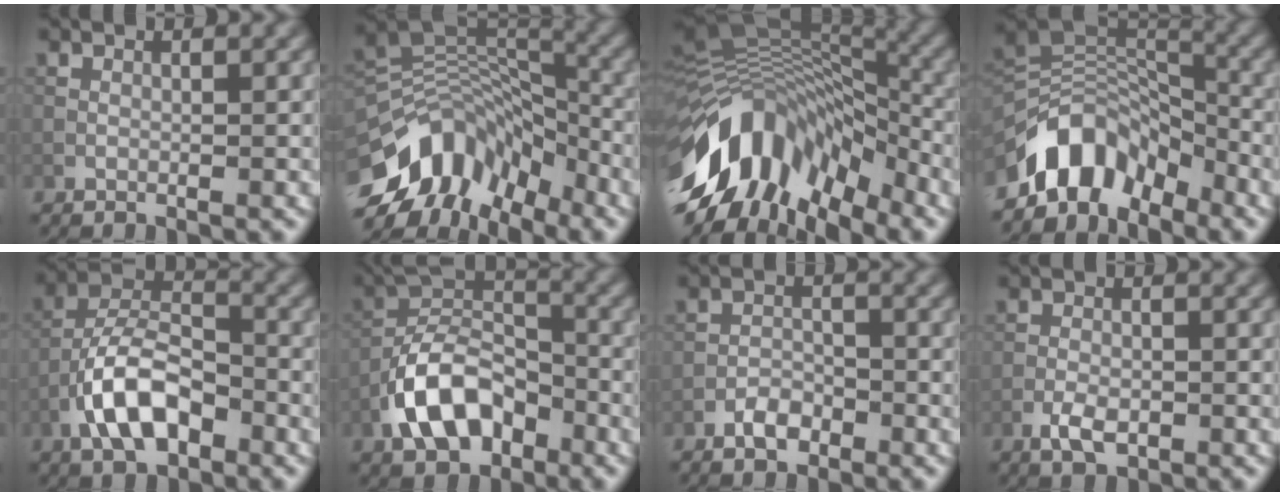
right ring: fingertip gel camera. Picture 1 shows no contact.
{"total": 11.9, "force": [-7.1, 7.1, 6.4], "torque": [-0.115, 0.024, -0.131]}
{"total": 13.4, "force": [-5.6, 7.8, 9.4], "torque": [-0.189, 0.018, -0.102]}
{"total": 7.8, "force": [-5.6, 4.2, 3.6], "torque": [-0.038, 0.004, -0.113]}
{"total": 7.3, "force": [-3.5, 3.5, 5.3], "torque": [-0.093, 0.009, -0.070]}
{"total": 8.2, "force": [-4.2, 4.5, 5.4], "torque": [-0.093, 0.008, -0.086]}
{"total": 2.1, "force": [-1.5, 1.1, 1.0], "torque": [-0.011, 0.006, -0.028]}
{"total": 2.6, "force": [-1.3, 1.3, 1.8], "torque": [-0.033, -0.001, -0.028]}